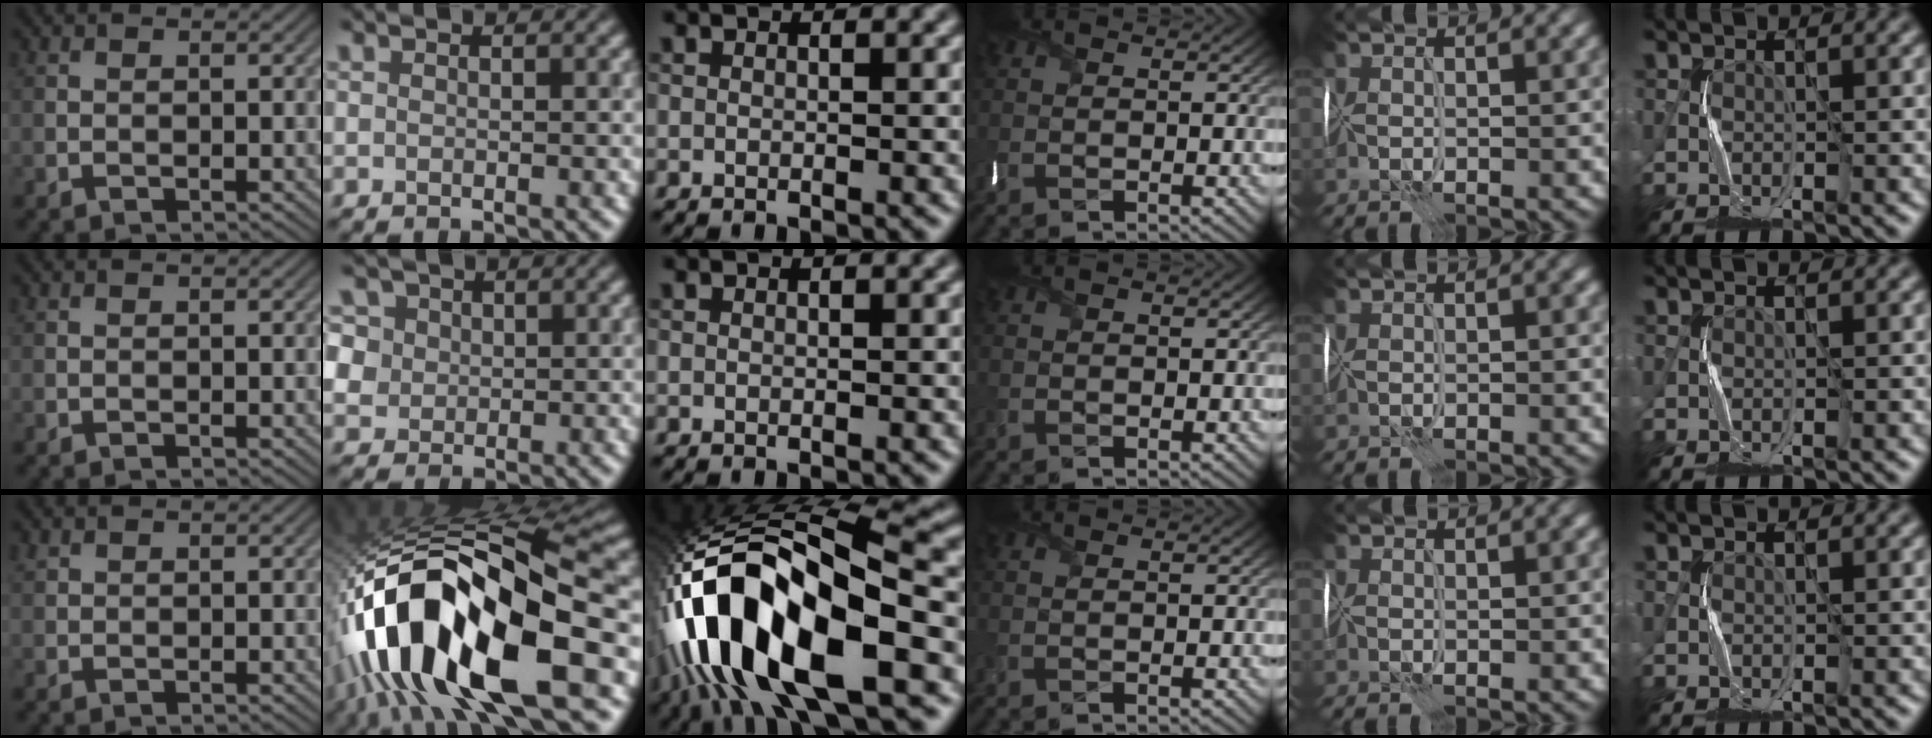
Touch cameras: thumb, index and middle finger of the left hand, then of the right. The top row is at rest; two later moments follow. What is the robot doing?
{"motion": "wrap", "object": "cellophane"}